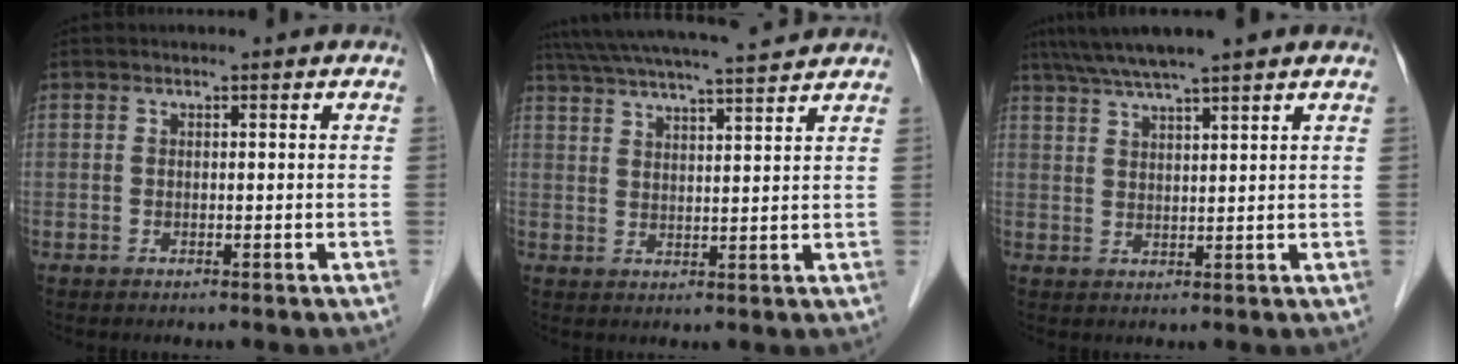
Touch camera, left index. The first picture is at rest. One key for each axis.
{"total": 16.4, "fx": 15.0, "fy": 0.6, "fz": 6.7, "tx": -0.125, "ty": 0.034, "tz": 0.220}
{"total": 8.4, "fx": 6.9, "fy": -0.1, "fz": 4.8, "tx": -0.083, "ty": 0.036, "tz": 0.110}